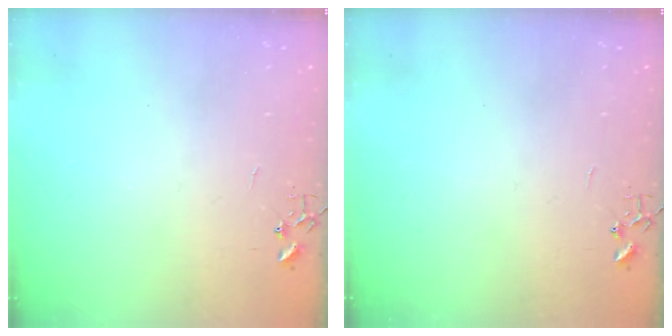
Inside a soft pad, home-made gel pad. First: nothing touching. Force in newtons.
{"total": 0.0}